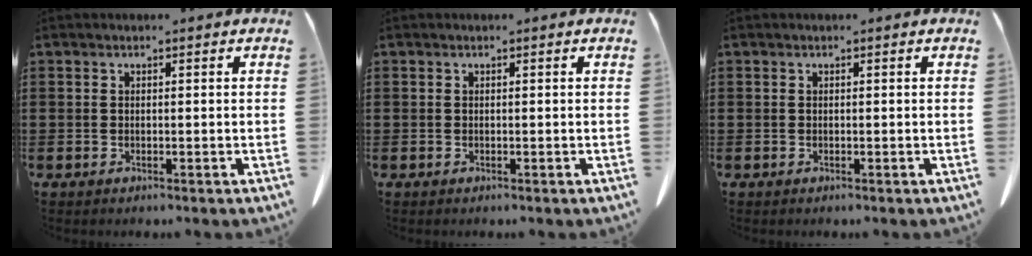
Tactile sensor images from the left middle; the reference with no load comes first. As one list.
[{"total": 0.0}, {"total": 0.0}]